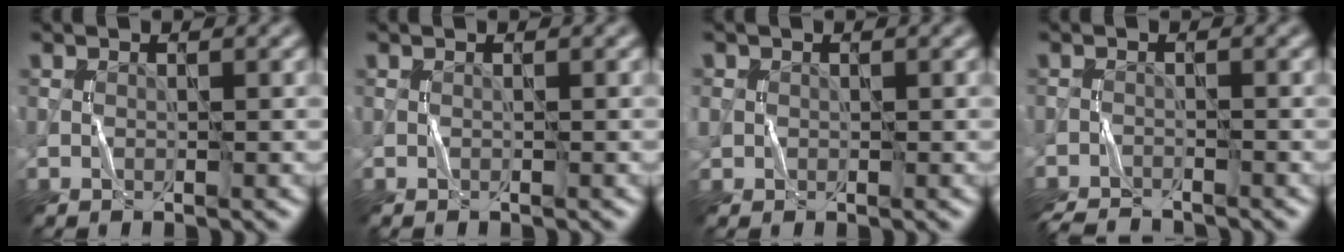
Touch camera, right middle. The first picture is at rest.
{"total": 0.0}
{"total": 1.2, "force": [0.1, 1.2, 0.2], "torque": [0.001, -0.001, -0.001]}
{"total": 4.0, "force": [-3.9, 0.5, 0.7], "torque": [-0.021, -0.014, -0.070]}